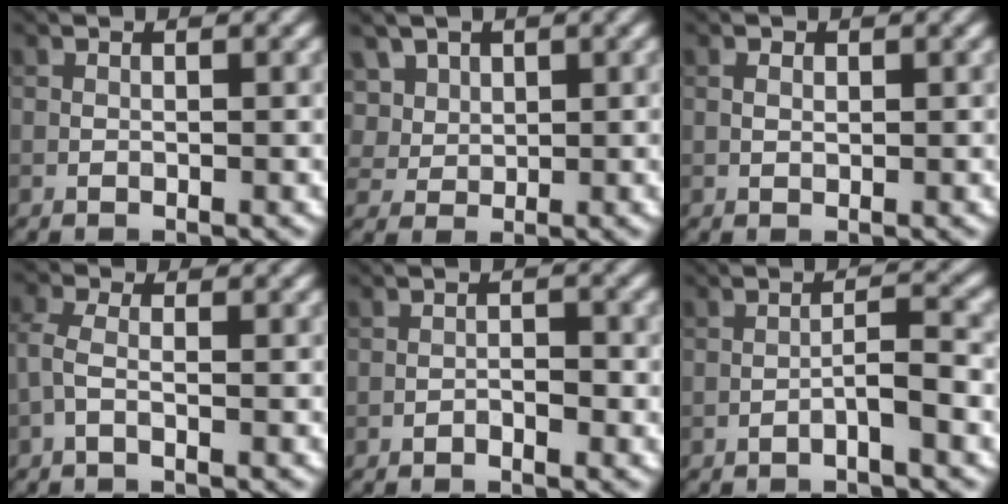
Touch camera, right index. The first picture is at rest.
{"total": 4.6, "force": [2.5, 3.4, 2.0], "torque": [-0.052, 0.006, 0.050]}
{"total": 0.9, "force": [0.3, 0.6, 0.6], "torque": [-0.012, 0.001, 0.006]}
{"total": 2.0, "force": [-0.5, 0.9, 1.7], "torque": [-0.046, 0.003, -0.018]}
{"total": 1.2, "force": [-0.7, 0.5, 0.9], "torque": [-0.011, 0.003, -0.013]}
{"total": 2.3, "force": [-1.2, 0.1, 2.0], "torque": [-0.033, 0.012, -0.024]}